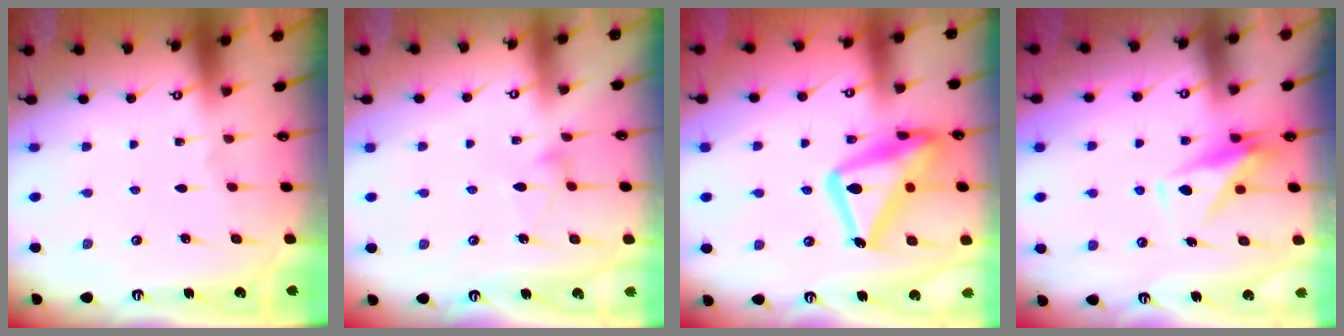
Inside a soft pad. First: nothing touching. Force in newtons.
{"total": 7.1, "press": 7.1, "slide": 0.5}
{"total": 22.6, "press": 22.5, "slide": 1.7}
{"total": 8.3, "press": 8.3, "slide": 0.3}